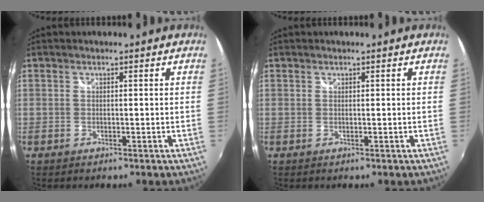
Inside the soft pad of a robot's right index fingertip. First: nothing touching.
{"total": 0.0}